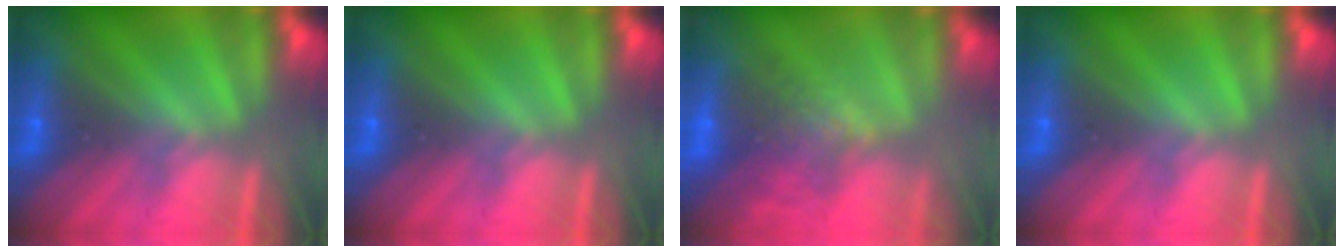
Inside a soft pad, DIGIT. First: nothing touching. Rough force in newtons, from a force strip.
{"total": 0.0}
{"total": 7.3}
{"total": 0.0}